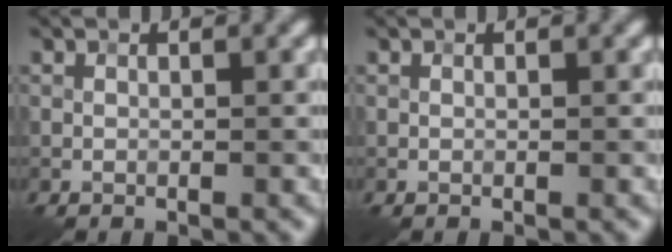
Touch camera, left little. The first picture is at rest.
{"total": 0.0}